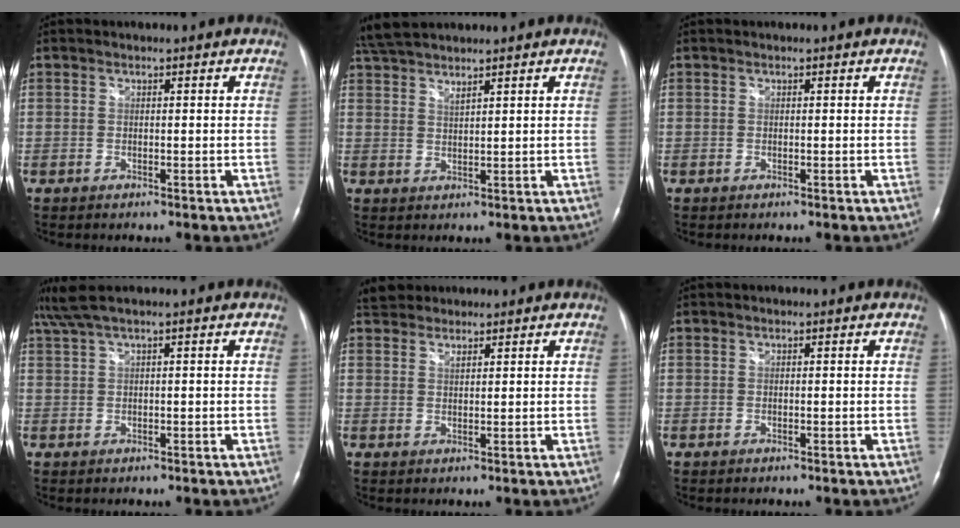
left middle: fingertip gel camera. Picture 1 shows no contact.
{"total": 6.8, "force": [6.1, 0.3, 3.0], "torque": [-0.066, 0.022, 0.117]}
{"total": 0.0}
{"total": 3.3, "force": [2.2, -0.3, 2.4], "torque": [-0.067, 0.028, 0.049]}
{"total": 3.6, "force": [3.4, 1.3, 0.6], "torque": [-0.018, 0.016, 0.062]}
{"total": 0.0}